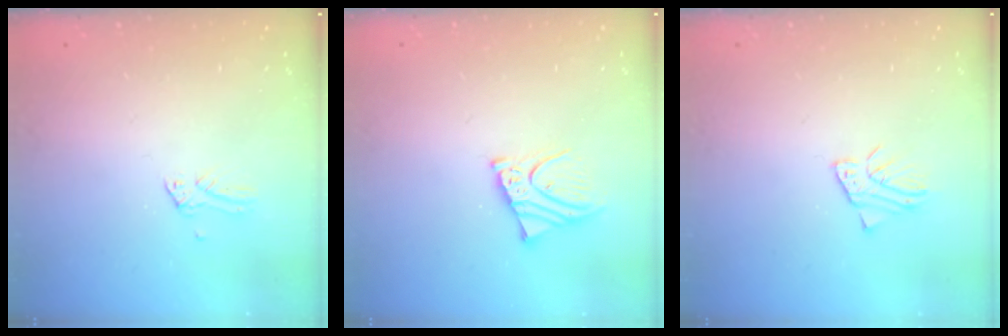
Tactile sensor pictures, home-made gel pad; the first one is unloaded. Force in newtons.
{"total": 6.7, "press": 6.7, "slide": 0.7}
{"total": 2.5, "press": 2.5, "slide": 0.2}